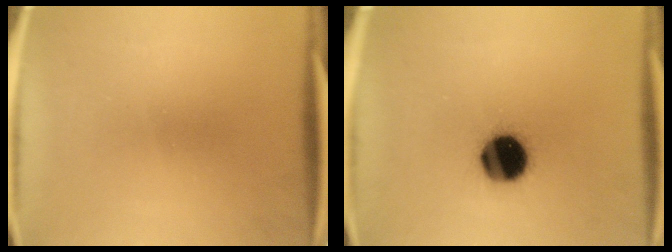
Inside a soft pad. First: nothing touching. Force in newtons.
{"total": 14.9}